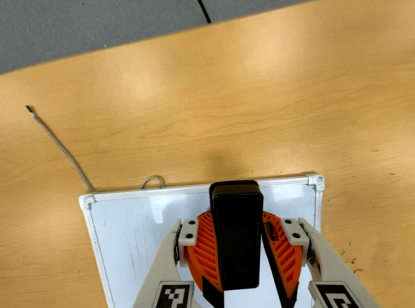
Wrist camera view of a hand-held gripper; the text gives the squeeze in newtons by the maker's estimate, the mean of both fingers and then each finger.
{"total": 8.0, "left": 8.4, "right": 7.7}